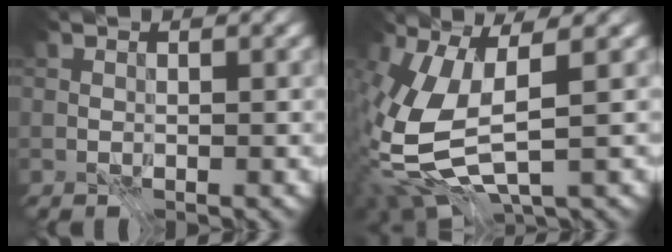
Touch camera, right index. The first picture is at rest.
{"total": 9.9, "force": [-2.6, 4.4, 8.5], "torque": [-0.209, -0.018, -0.047]}